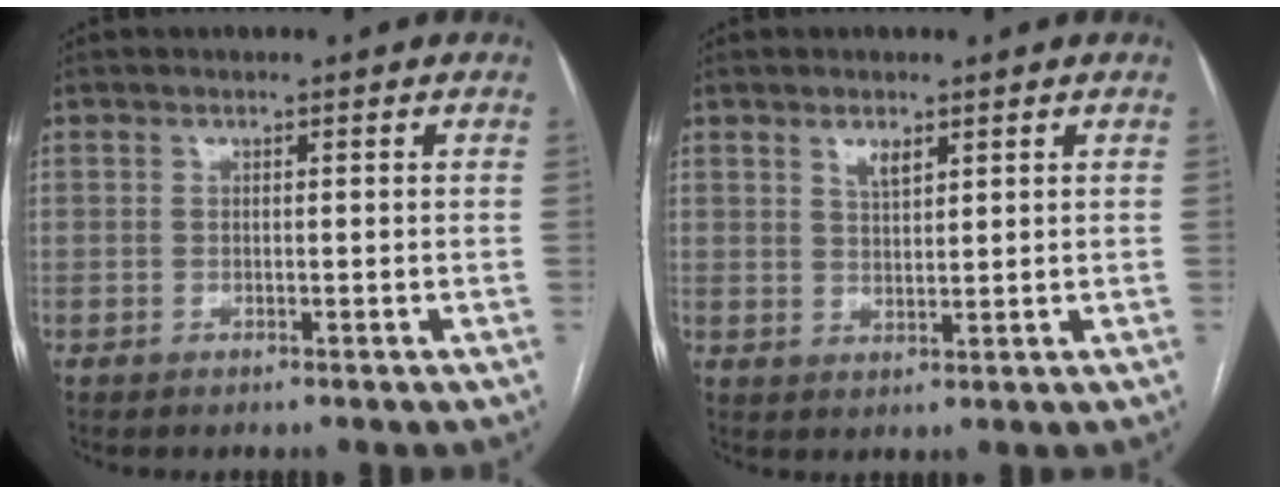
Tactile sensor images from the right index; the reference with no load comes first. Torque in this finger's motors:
{"motor_torque": [0.05, 0.07, 0.04, 0.02]}